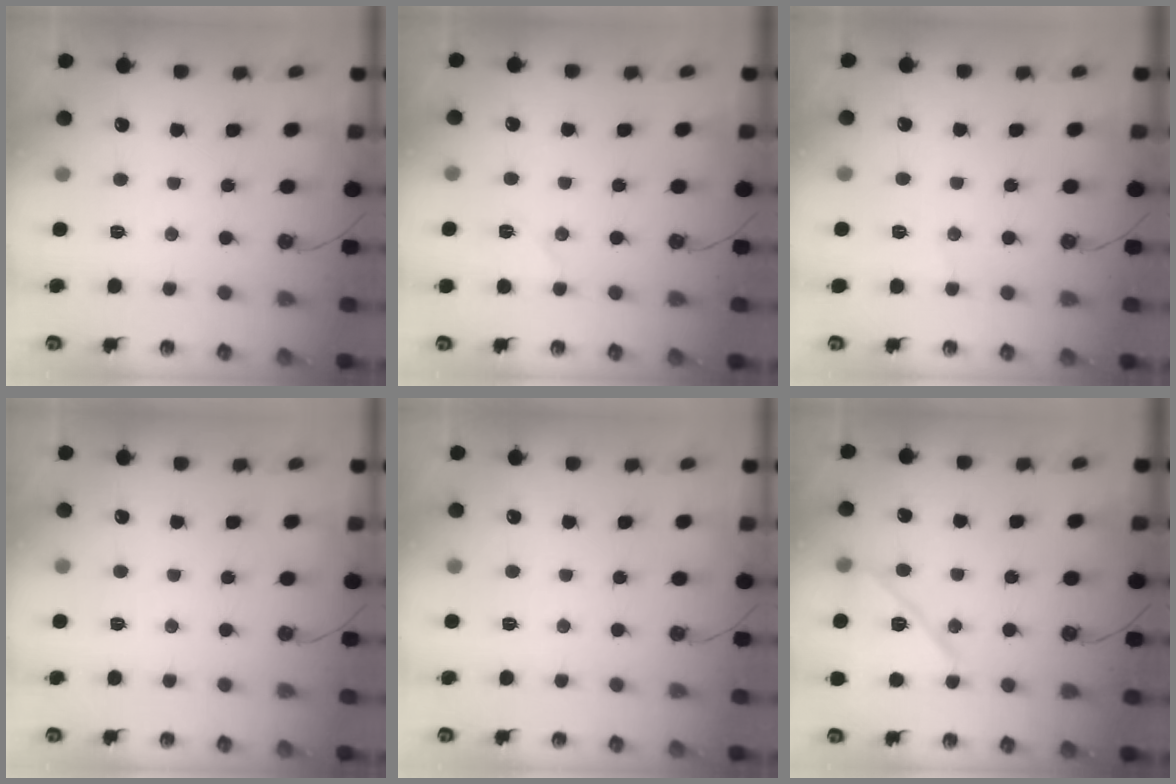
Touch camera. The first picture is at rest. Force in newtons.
{"total": 5.6, "press": 5.6, "slide": 0.9}
{"total": 5.2, "press": 4.6, "slide": 2.4}
{"total": 0.0}
{"total": 0.0}
{"total": 13.2, "press": 13.2, "slide": 0.8}